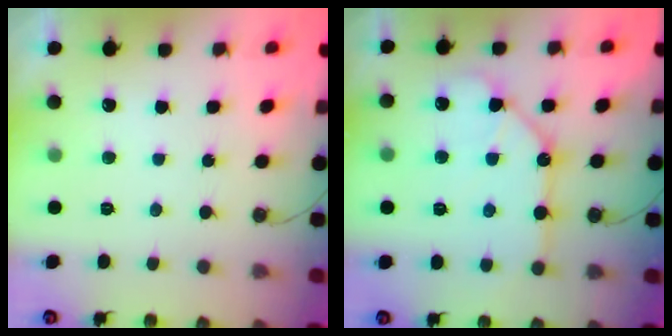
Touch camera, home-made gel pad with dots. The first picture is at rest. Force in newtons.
{"total": 11.5, "press": 11.4, "slide": 1.1}